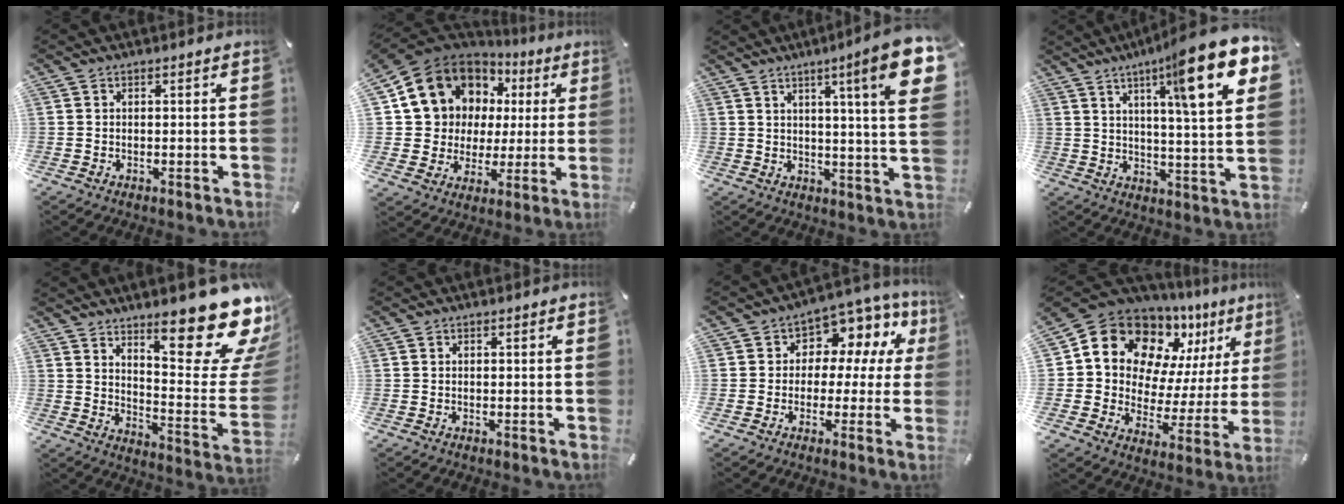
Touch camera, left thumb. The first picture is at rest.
{"total": 14.1, "force": [4.8, 12.8, 3.7], "torque": [-0.073, -0.031, 0.106]}
{"total": 15.4, "force": [6.8, 0.9, 13.8], "torque": [-0.210, -0.034, 0.093]}
{"total": 18.9, "force": [10.7, 2.6, 15.4], "torque": [-0.231, -0.060, 0.152]}
{"total": 23.8, "force": [16.6, 8.0, 15.1], "torque": [-0.180, -0.134, 0.270]}
{"total": 0.0}
{"total": 8.4, "force": [2.9, 6.6, 4.2], "torque": [-0.063, -0.028, 0.053]}
{"total": 12.4, "force": [8.8, 8.3, 2.7], "torque": [-0.052, -0.097, 0.154]}